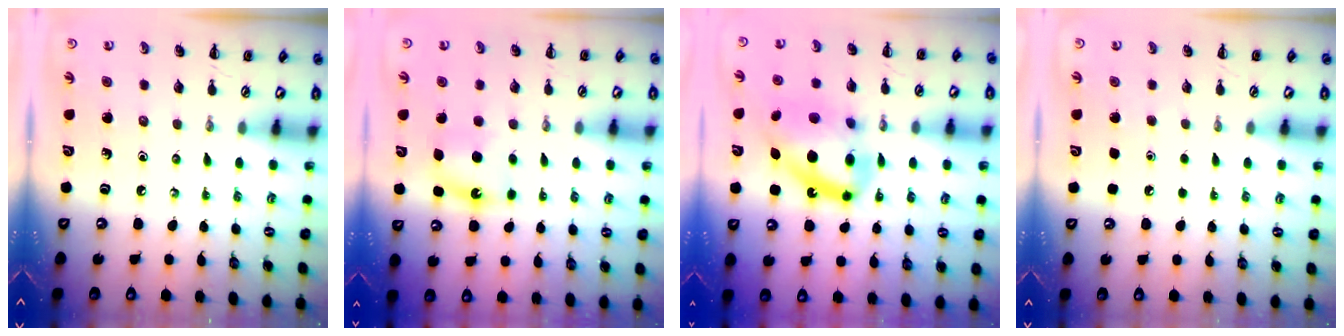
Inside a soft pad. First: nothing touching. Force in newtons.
{"total": 5.7, "press": 5.4, "slide": 1.9}
{"total": 15.0, "press": 14.4, "slide": 4.1}
{"total": 1.7, "press": 1.7, "slide": 0.1}